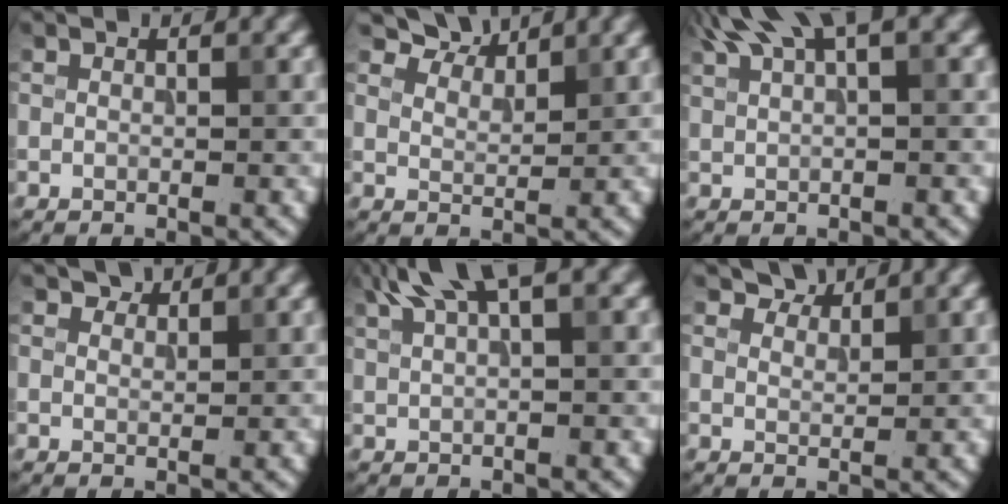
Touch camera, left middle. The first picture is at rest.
{"total": 4.0, "force": [3.7, 1.0, 1.0], "torque": [-0.029, 0.005, 0.067]}
{"total": 5.5, "force": [3.6, 1.4, 3.9], "torque": [-0.073, 0.020, 0.066]}
{"total": 1.3, "force": [1.2, 0.4, 0.1], "torque": [-0.006, -0.002, 0.018]}
{"total": 5.1, "force": [3.2, 1.3, 3.8], "torque": [-0.073, 0.018, 0.059]}
{"total": 2.2, "force": [2.1, 0.6, 0.3], "torque": [-0.010, 0.001, 0.032]}